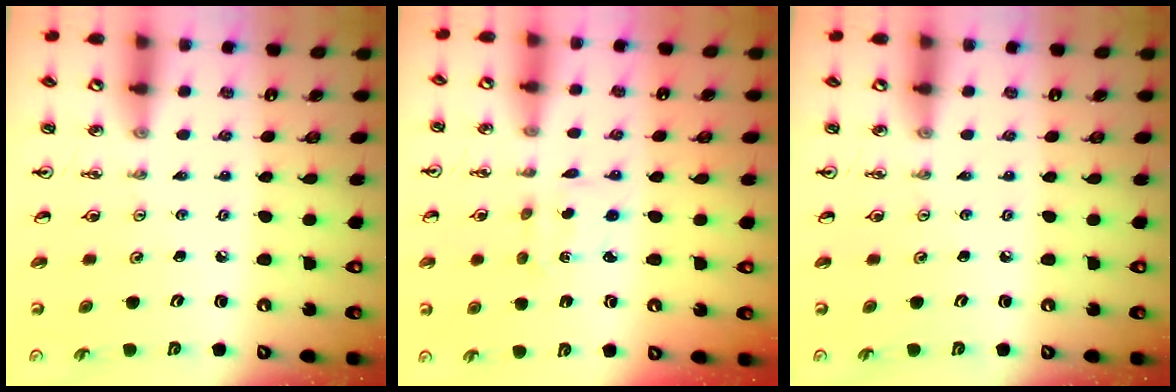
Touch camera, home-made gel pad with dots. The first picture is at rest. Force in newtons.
{"total": 2.3, "press": 2.3, "slide": 0.4}
{"total": 0.0}